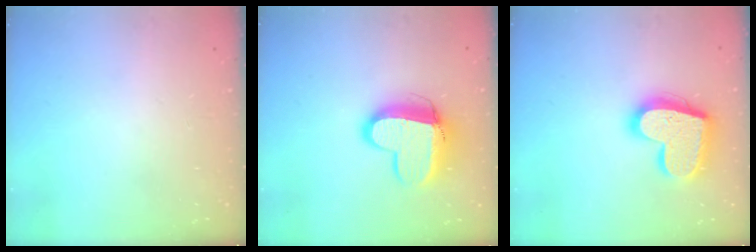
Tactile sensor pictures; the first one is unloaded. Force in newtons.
{"total": 12.9, "press": 12.8, "slide": 1.4}
{"total": 20.1, "press": 20.0, "slide": 1.7}